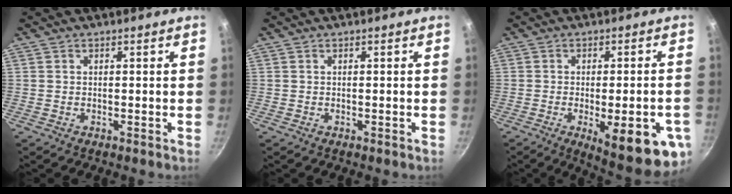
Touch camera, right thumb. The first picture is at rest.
{"total": 0.0}
{"total": 16.6, "force": [-5.6, 5.1, 14.8], "torque": [-0.162, -0.002, -0.065]}